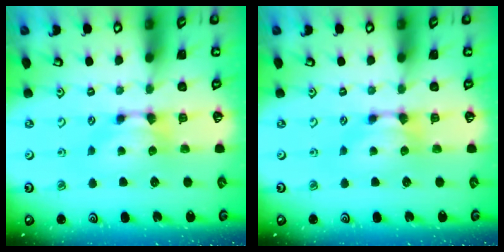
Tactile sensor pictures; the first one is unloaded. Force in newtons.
{"total": 0.0}